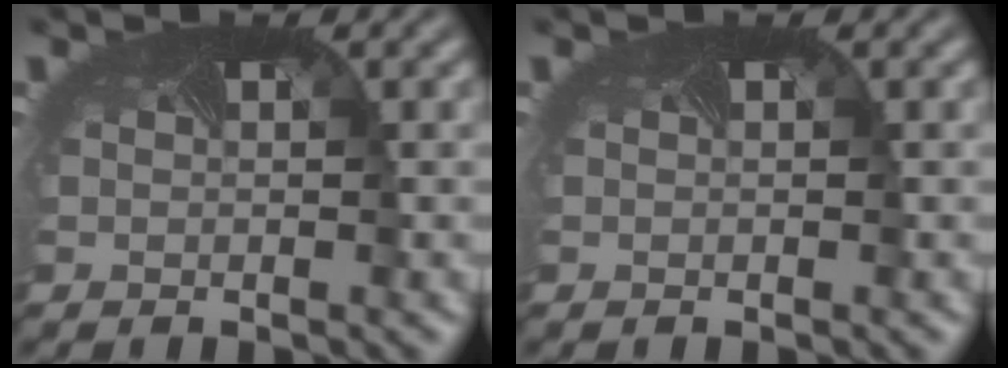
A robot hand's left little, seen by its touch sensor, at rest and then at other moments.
{"total": 0.0}